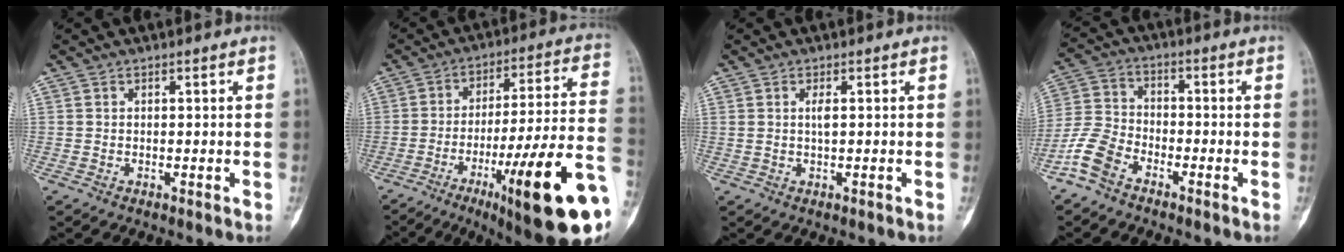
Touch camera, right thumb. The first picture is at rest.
{"total": 25.1, "force": [-10.4, 3.8, 22.6], "torque": [-0.294, 0.036, -0.149]}
{"total": 1.3, "force": [0.2, 0.1, 1.2], "torque": [-0.028, 0.003, 0.007]}
{"total": 7.7, "force": [-5.1, 4.1, 3.9], "torque": [-0.081, 0.022, -0.116]}